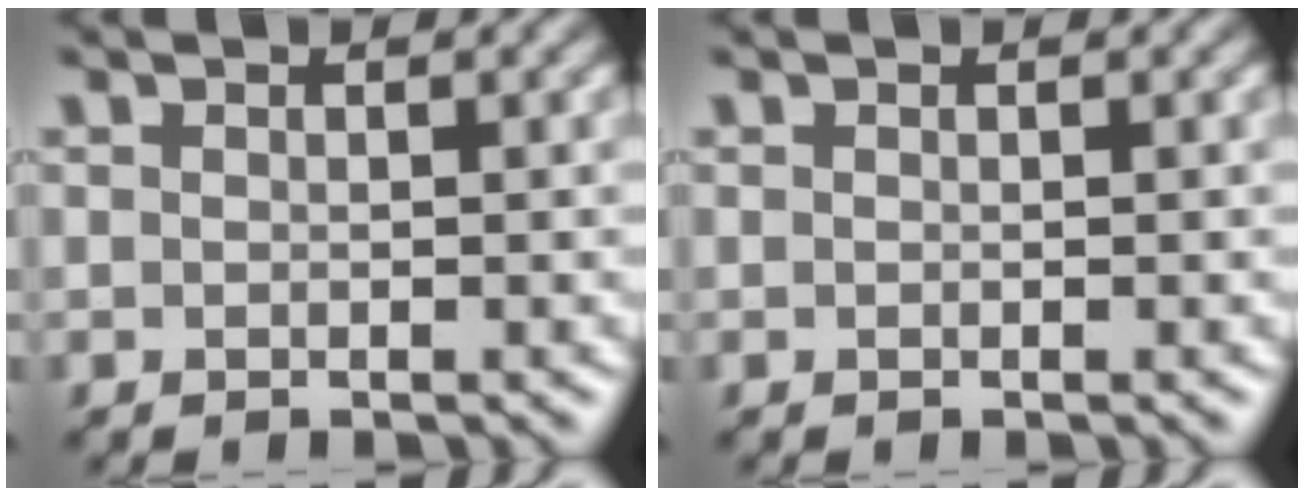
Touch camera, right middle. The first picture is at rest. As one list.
[{"total": 0.0}]